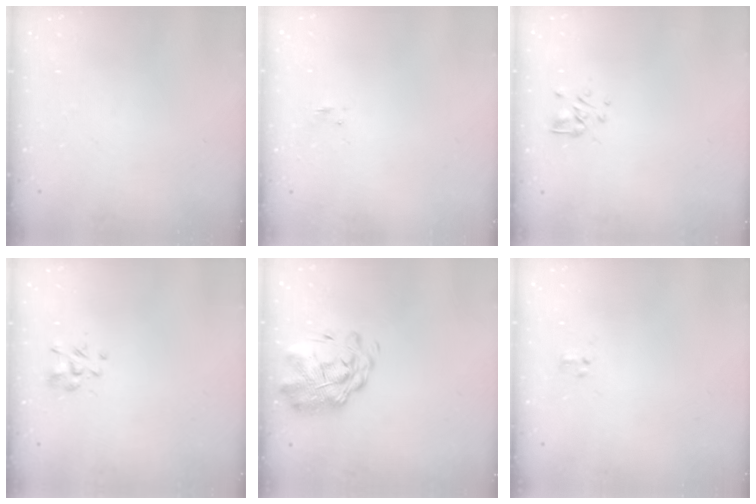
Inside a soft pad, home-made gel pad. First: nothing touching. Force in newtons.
{"total": 1.3, "press": 1.1, "slide": 0.6}
{"total": 2.9, "press": 2.6, "slide": 1.4}
{"total": 2.3, "press": 2.1, "slide": 0.9}
{"total": 3.2, "press": 2.6, "slide": 1.8}
{"total": 1.2, "press": 1.1, "slide": 0.6}